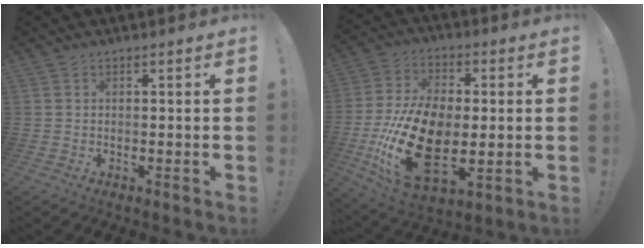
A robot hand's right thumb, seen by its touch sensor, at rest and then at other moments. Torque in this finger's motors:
{"motor_torque": [0.11, 1.10, 2.29, -0.49, 0.21]}